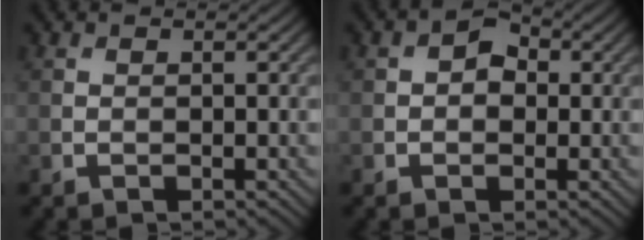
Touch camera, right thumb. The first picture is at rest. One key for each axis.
{"total": 2.9, "fx": 0.1, "fy": 2.3, "fz": 1.8, "tx": -0.026, "ty": 0.003, "tz": -0.009}